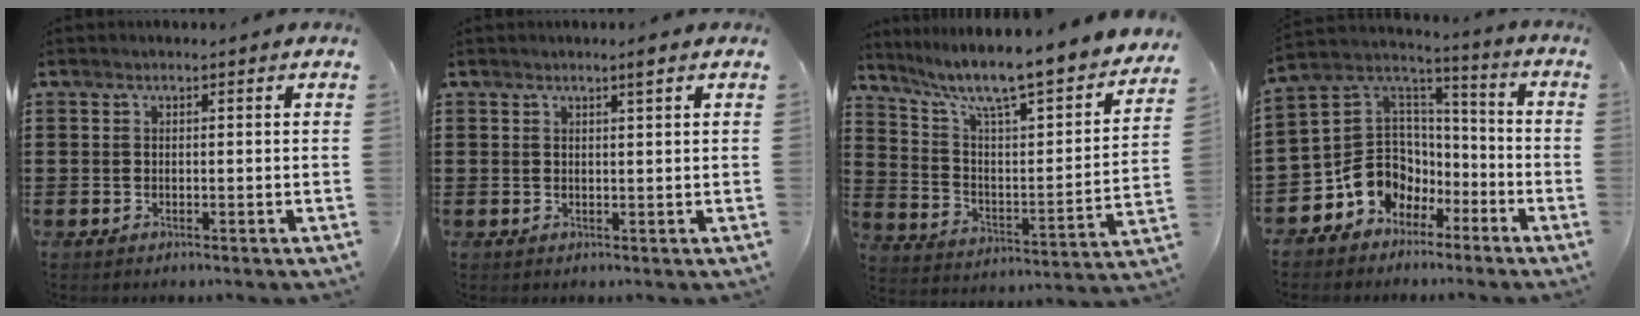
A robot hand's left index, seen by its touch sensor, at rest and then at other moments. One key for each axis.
{"total": 1.8, "fx": 1.3, "fy": -0.1, "fz": 1.2, "tx": -0.017, "ty": -0.006, "tz": 0.021}
{"total": 8.0, "fx": 6.4, "fy": 0.7, "fz": 4.7, "tx": -0.110, "ty": -0.057, "tz": 0.098}
{"total": 9.2, "fx": -4.2, "fy": 8.0, "fz": 1.6, "tx": -0.071, "ty": -0.001, "tz": -0.077}